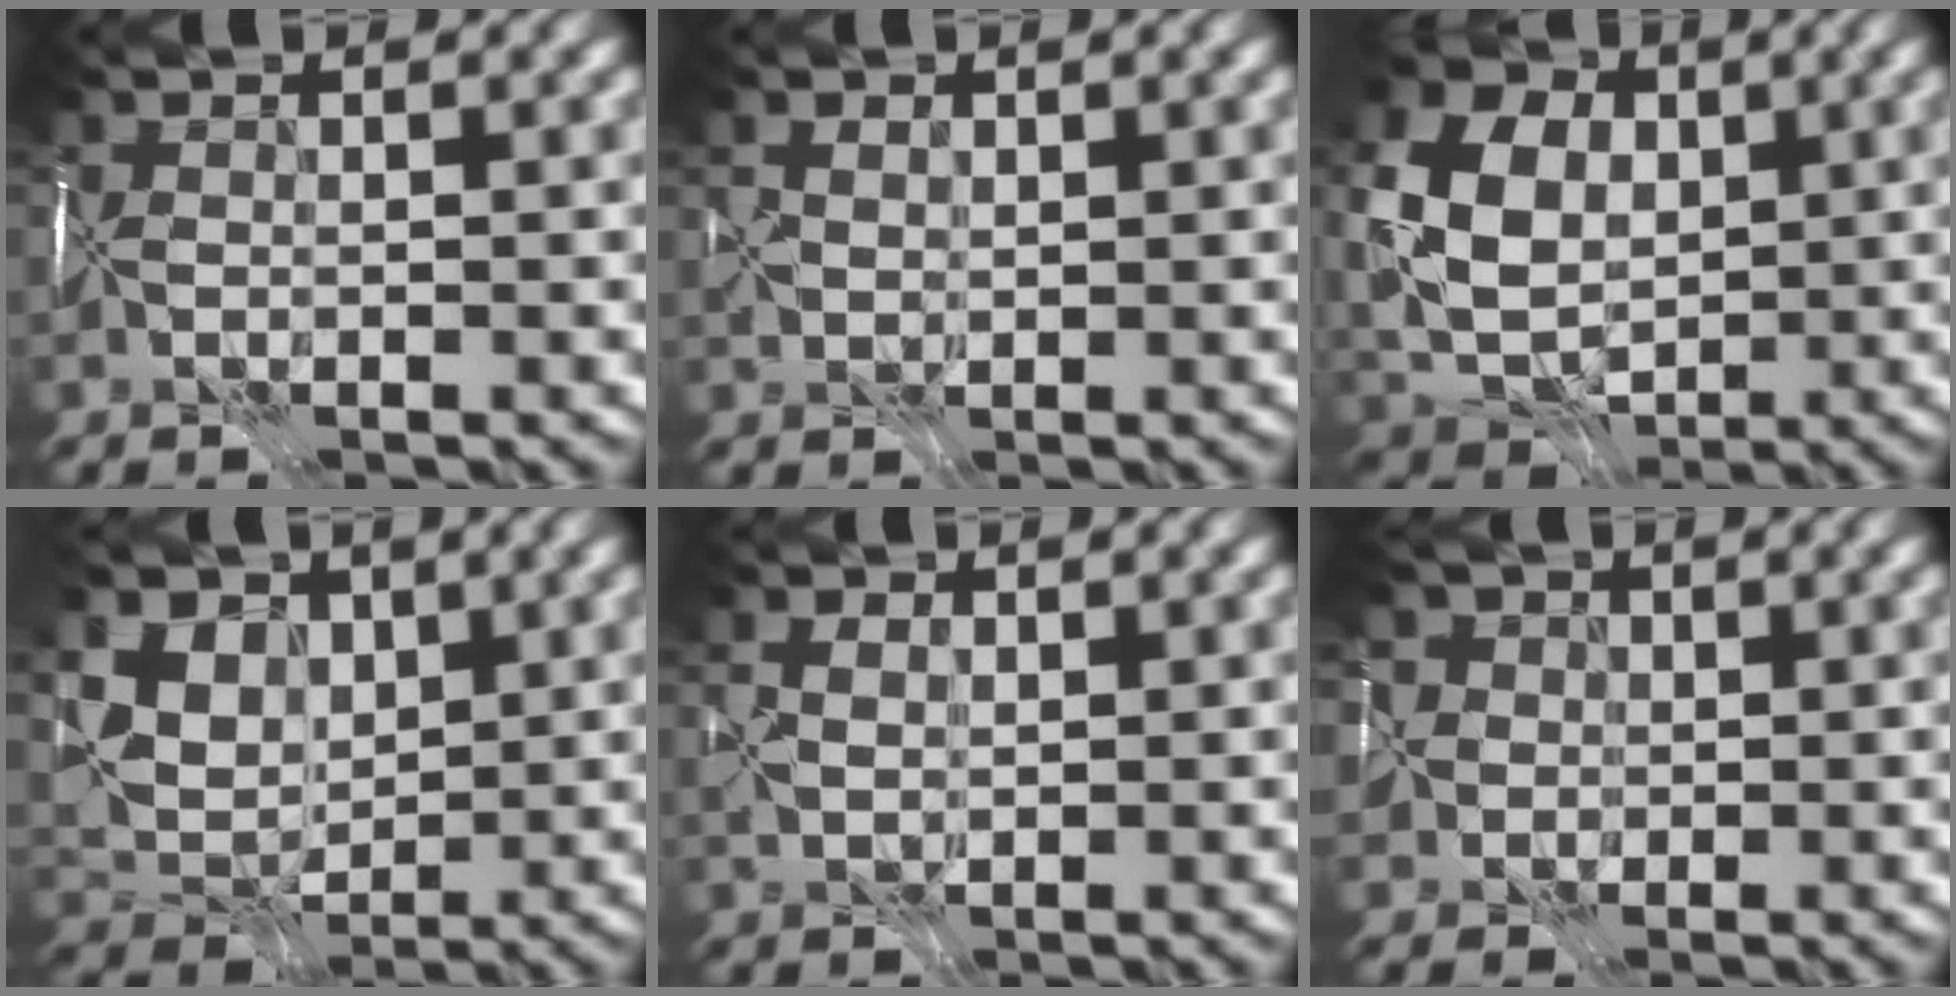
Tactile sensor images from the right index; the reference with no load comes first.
{"total": 0.9, "force": [0.8, 0.4, -0.1], "torque": [0.003, 0.005, 0.017]}
{"total": 8.9, "force": [0.9, 6.8, 5.6], "torque": [-0.142, 0.004, 0.013]}
{"total": 6.7, "force": [3.4, 5.2, 2.6], "torque": [-0.072, 0.013, 0.057]}
{"total": 1.7, "force": [0.8, 1.3, 0.8], "torque": [-0.016, 0.014, 0.016]}
{"total": 7.3, "force": [3.1, 6.1, 2.5], "torque": [-0.043, 0.039, 0.011]}